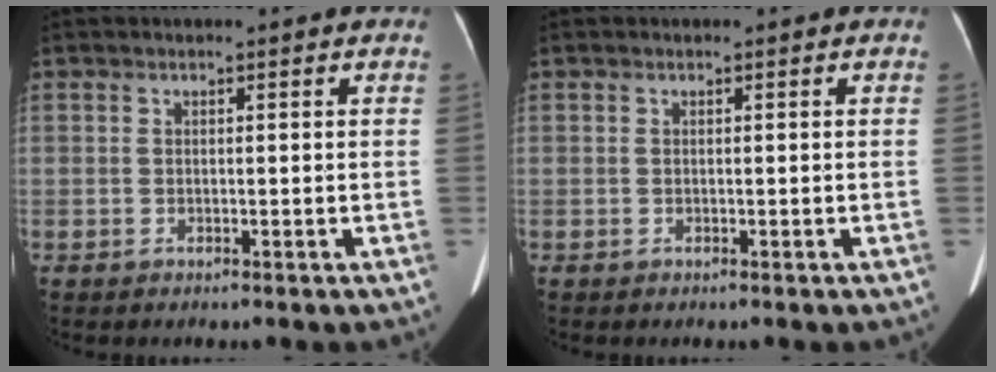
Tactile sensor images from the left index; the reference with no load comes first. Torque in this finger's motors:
{"motor_torque": [0.02, 0.02, 0.00, 0.01]}